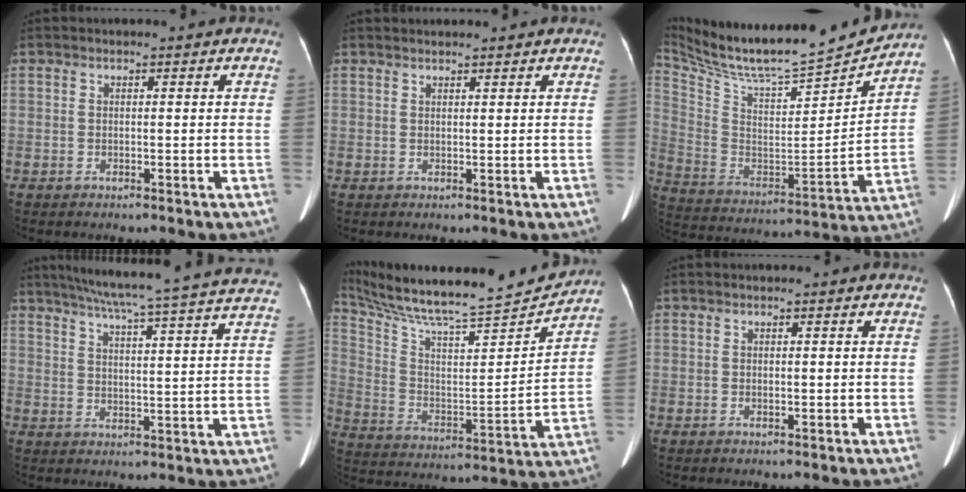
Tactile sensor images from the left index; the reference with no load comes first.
{"total": 1.5, "force": [1.5, -0.1, 0.5], "torque": [-0.005, 0.021, 0.023]}
{"total": 21.3, "force": [19.9, 0.7, 7.6], "torque": [-0.157, -0.046, 0.323]}
{"total": 26.5, "force": [23.5, -0.3, 12.1], "torque": [-0.197, -0.030, 0.292]}
{"total": 21.1, "force": [19.6, 0.6, 7.7], "torque": [-0.151, -0.037, 0.307]}
{"total": 1.0, "force": [-1.0, 0.0, 0.3], "torque": [-0.006, -0.001, -0.013]}